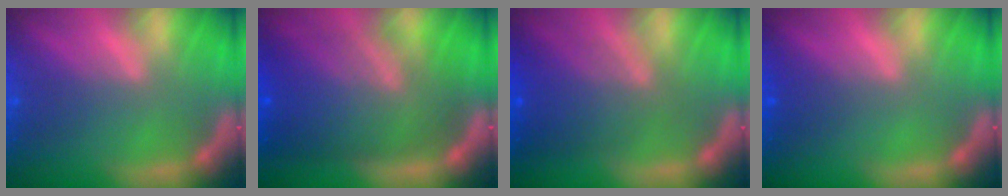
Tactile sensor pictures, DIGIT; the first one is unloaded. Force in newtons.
{"total": 10.0}
{"total": 6.0}
{"total": 0.9}